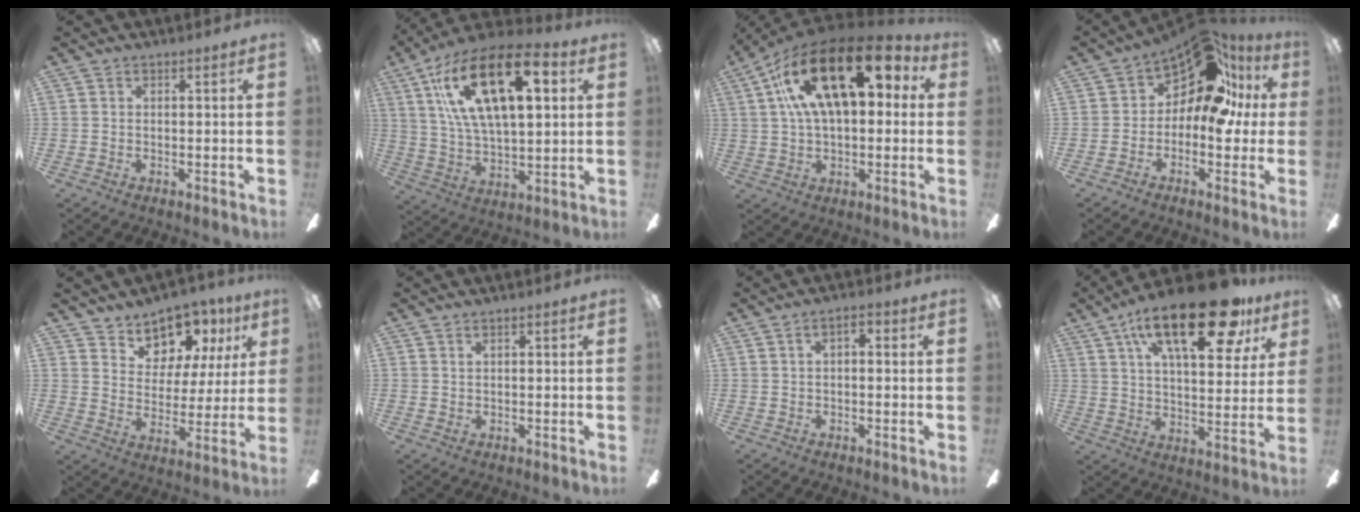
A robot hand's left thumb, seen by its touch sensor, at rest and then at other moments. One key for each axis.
{"total": 24.0, "fx": 11.2, "fy": 10.8, "fz": 18.3, "tx": -0.326, "ty": -0.032, "tz": 0.182}
{"total": 23.7, "fx": 9.9, "fy": 10.8, "fz": 18.7, "tx": -0.318, "ty": -0.034, "tz": 0.163}
{"total": 15.1, "fx": 6.9, "fy": 8.5, "fz": 10.4, "tx": -0.147, "ty": -0.036, "tz": 0.120}
{"total": 11.0, "fx": 8.5, "fy": 6.4, "fz": 2.7, "tx": -0.052, "ty": -0.064, "tz": 0.161}
{"total": 0.8, "fx": 0.1, "fy": 0.5, "fz": 0.6, "tx": -0.011, "ty": 0.005, "tz": 0.001}
{"total": 2.5, "fx": -0.1, "fy": 1.4, "fz": 2.1, "tx": -0.031, "ty": 0.008, "tz": -0.007}
{"total": 24.4, "fx": 13.4, "fy": 9.7, "fz": 17.9, "tx": -0.270, "ty": -0.055, "tz": 0.212}